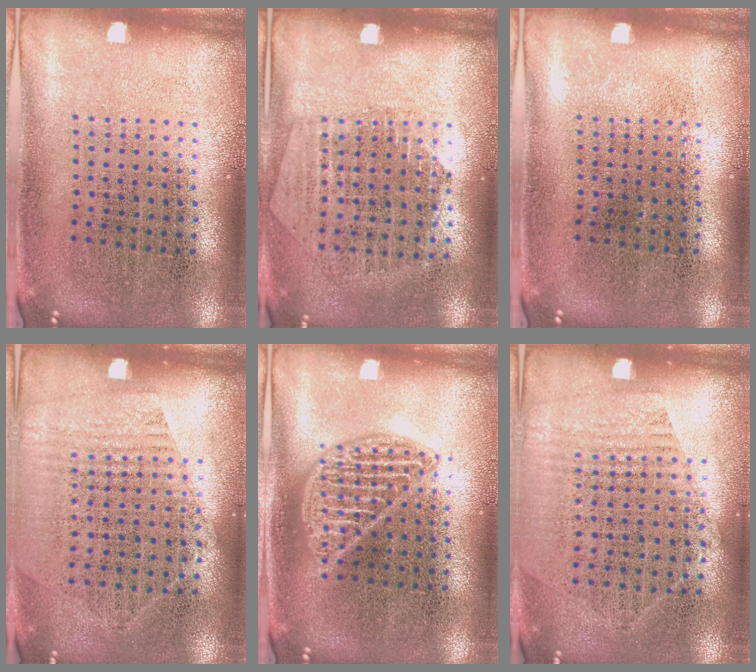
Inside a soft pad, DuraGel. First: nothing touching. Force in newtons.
{"total": 1.2, "press": 1.1, "slide": 0.5}
{"total": 0.0}
{"total": 1.2, "press": 1.0, "slide": 0.7}
{"total": 1.3, "press": 1.3, "slide": 0.1}
{"total": 1.2, "press": 1.0, "slide": 0.7}